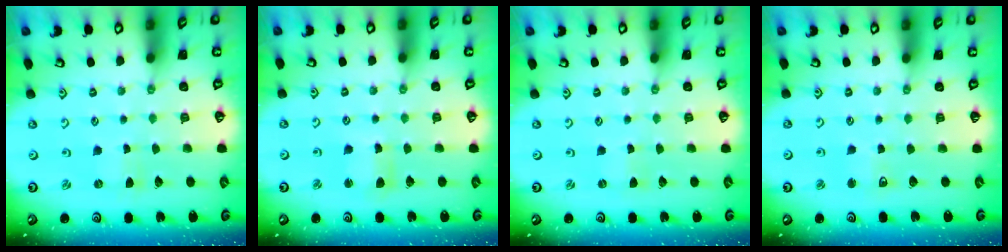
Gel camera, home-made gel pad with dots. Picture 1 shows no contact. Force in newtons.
{"total": 3.9, "press": 3.9, "slide": 0.4}
{"total": 0.0}
{"total": 4.4, "press": 4.3, "slide": 0.8}